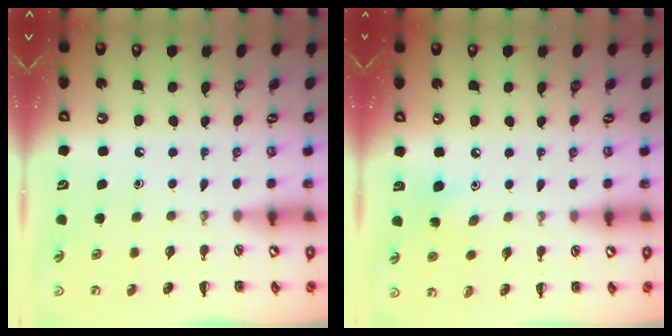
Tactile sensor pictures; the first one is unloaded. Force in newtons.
{"total": 2.9, "press": 2.8, "slide": 0.8}